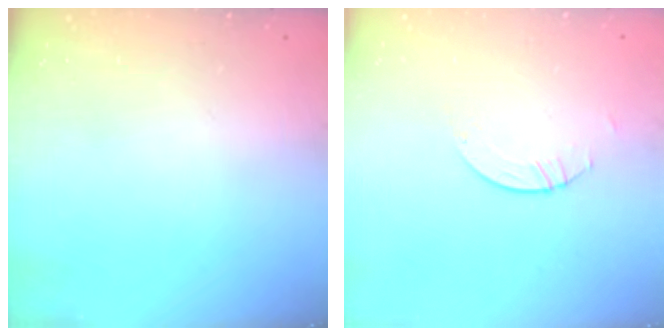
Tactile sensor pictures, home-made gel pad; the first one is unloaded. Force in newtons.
{"total": 1.1, "press": 1.1, "slide": 0.1}